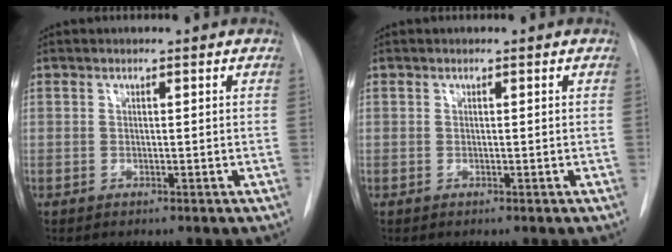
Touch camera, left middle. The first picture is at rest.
{"total": 0.0}